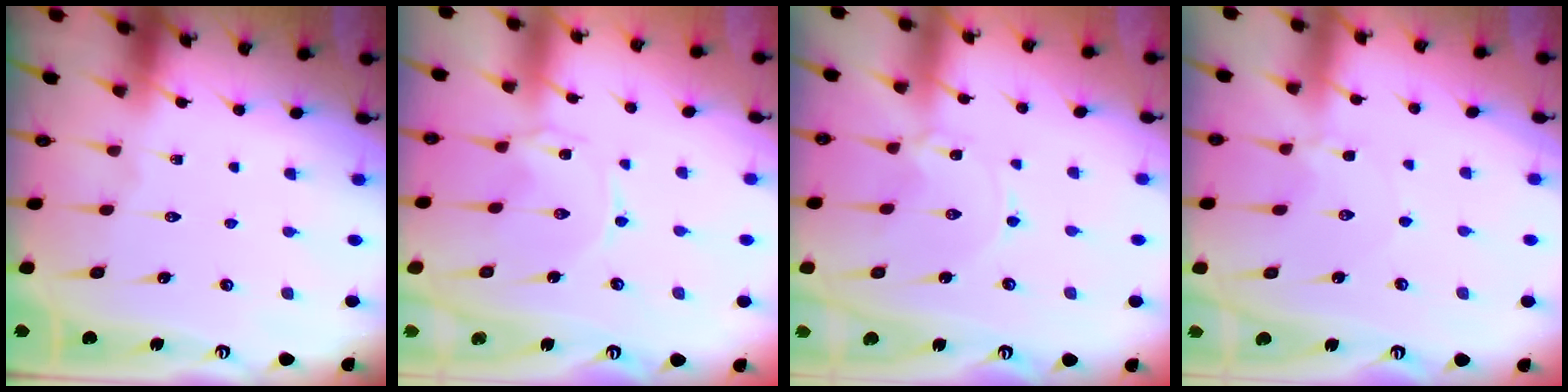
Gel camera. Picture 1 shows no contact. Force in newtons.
{"total": 0.0}
{"total": 1.3, "press": 1.3, "slide": 0.2}
{"total": 2.2, "press": 2.1, "slide": 0.3}